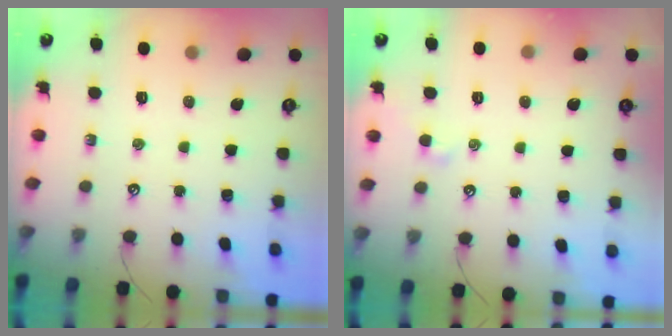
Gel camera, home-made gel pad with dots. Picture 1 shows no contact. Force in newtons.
{"total": 0.7, "press": 0.6, "slide": 0.4}